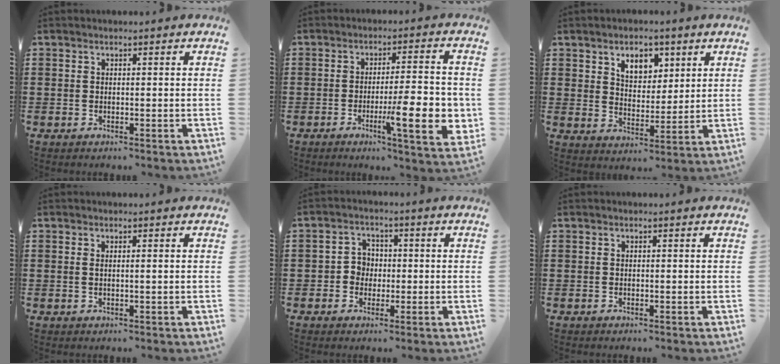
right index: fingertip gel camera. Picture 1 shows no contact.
{"total": 10.6, "force": [-2.7, 2.1, 10.1], "torque": [-0.151, -0.010, -0.044]}
{"total": 5.5, "force": [3.2, 3.5, 2.7], "torque": [-0.045, 0.005, 0.054]}
{"total": 0.8, "force": [0.1, 0.1, 0.8], "torque": [-0.017, 0.000, 0.002]}
{"total": 3.2, "force": [-0.5, 2.9, 1.3], "torque": [-0.037, 0.007, -0.014]}
{"total": 0.0}